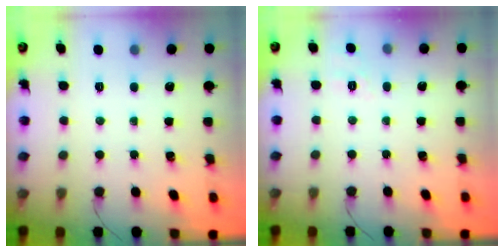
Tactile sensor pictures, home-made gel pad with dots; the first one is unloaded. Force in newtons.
{"total": 7.0, "press": 6.7, "slide": 2.1}